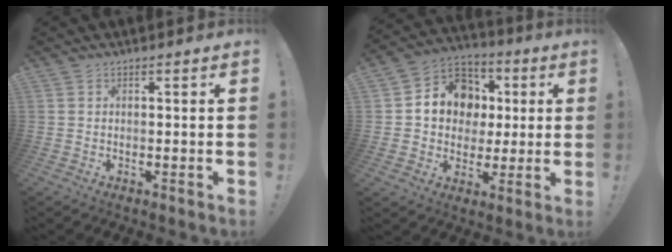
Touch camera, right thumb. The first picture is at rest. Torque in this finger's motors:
{"motor_torque": [1.84, 1.69, 0.41, -0.11, 0.00]}